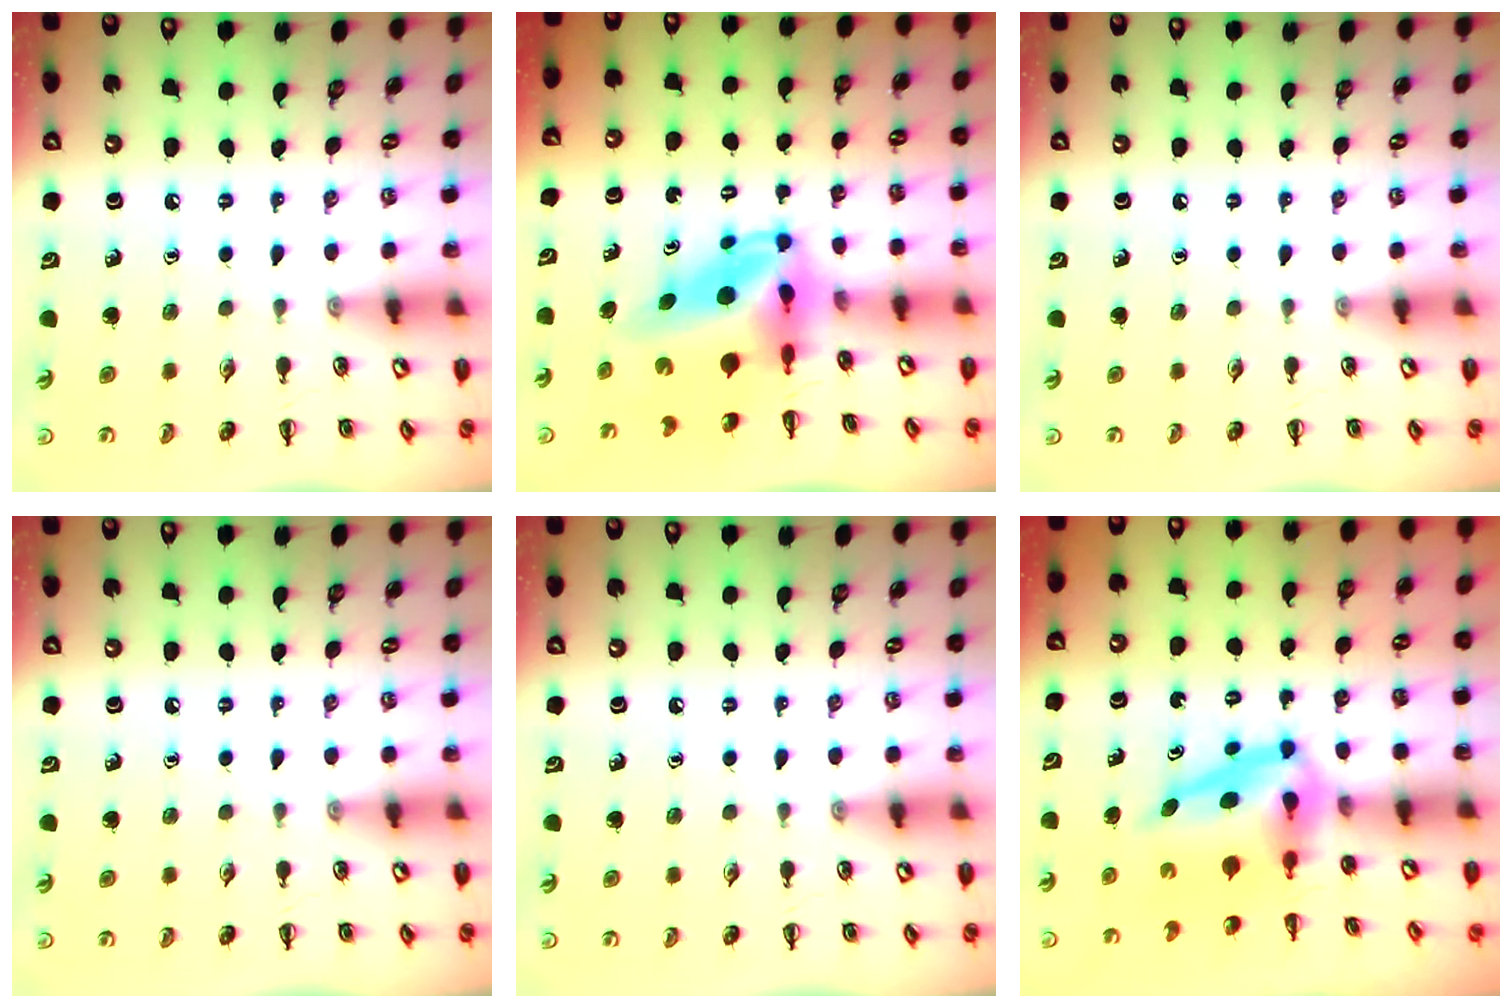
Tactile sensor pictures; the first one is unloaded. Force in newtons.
{"total": 8.4, "press": 7.9, "slide": 2.8}
{"total": 0.0}
{"total": 0.0}
{"total": 0.0}
{"total": 6.8, "press": 6.5, "slide": 1.9}